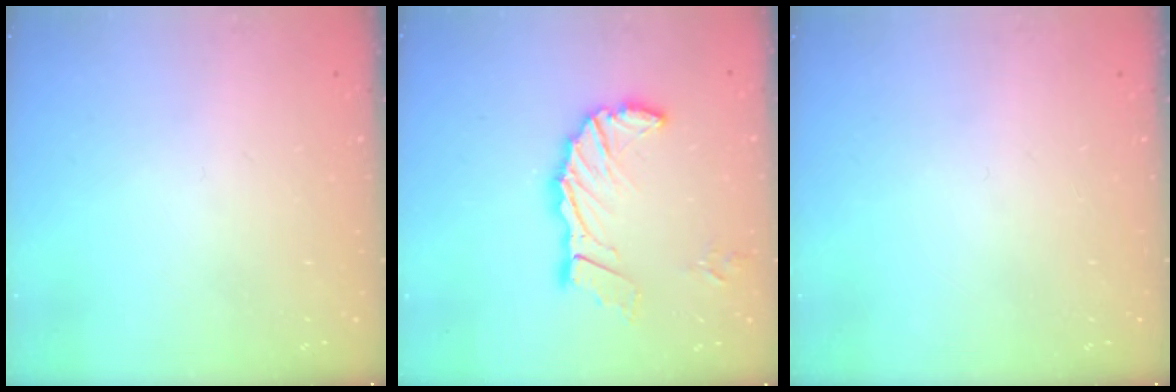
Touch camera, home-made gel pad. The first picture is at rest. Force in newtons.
{"total": 14.4, "press": 14.3, "slide": 1.9}
{"total": 0.0}